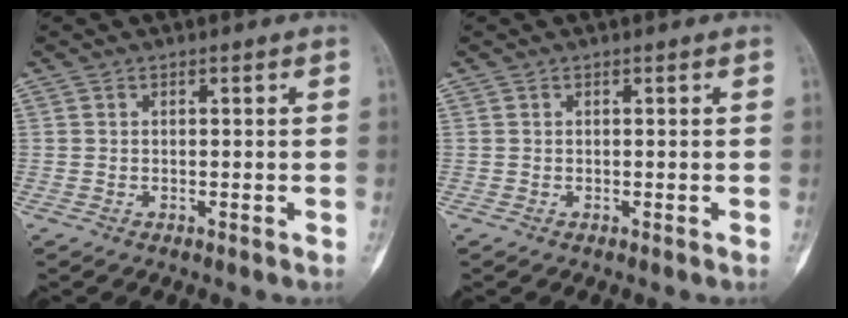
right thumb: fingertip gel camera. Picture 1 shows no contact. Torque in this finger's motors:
{"motor_torque": [0.12, 0.12, 0.05, -0.05, 0.02]}